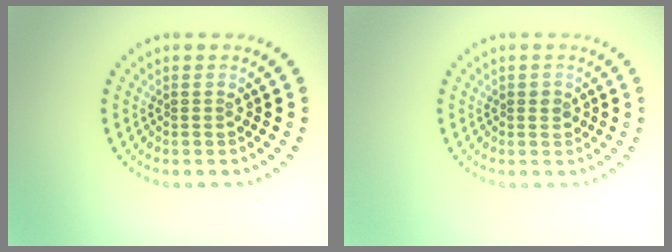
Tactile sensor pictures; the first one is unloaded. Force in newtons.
{"total": 1.0, "press": 0.9, "slide": 0.3}